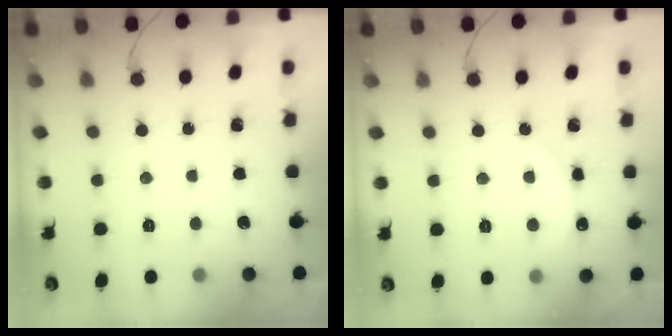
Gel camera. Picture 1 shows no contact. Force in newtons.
{"total": 2.7, "press": 2.7, "slide": 0.4}